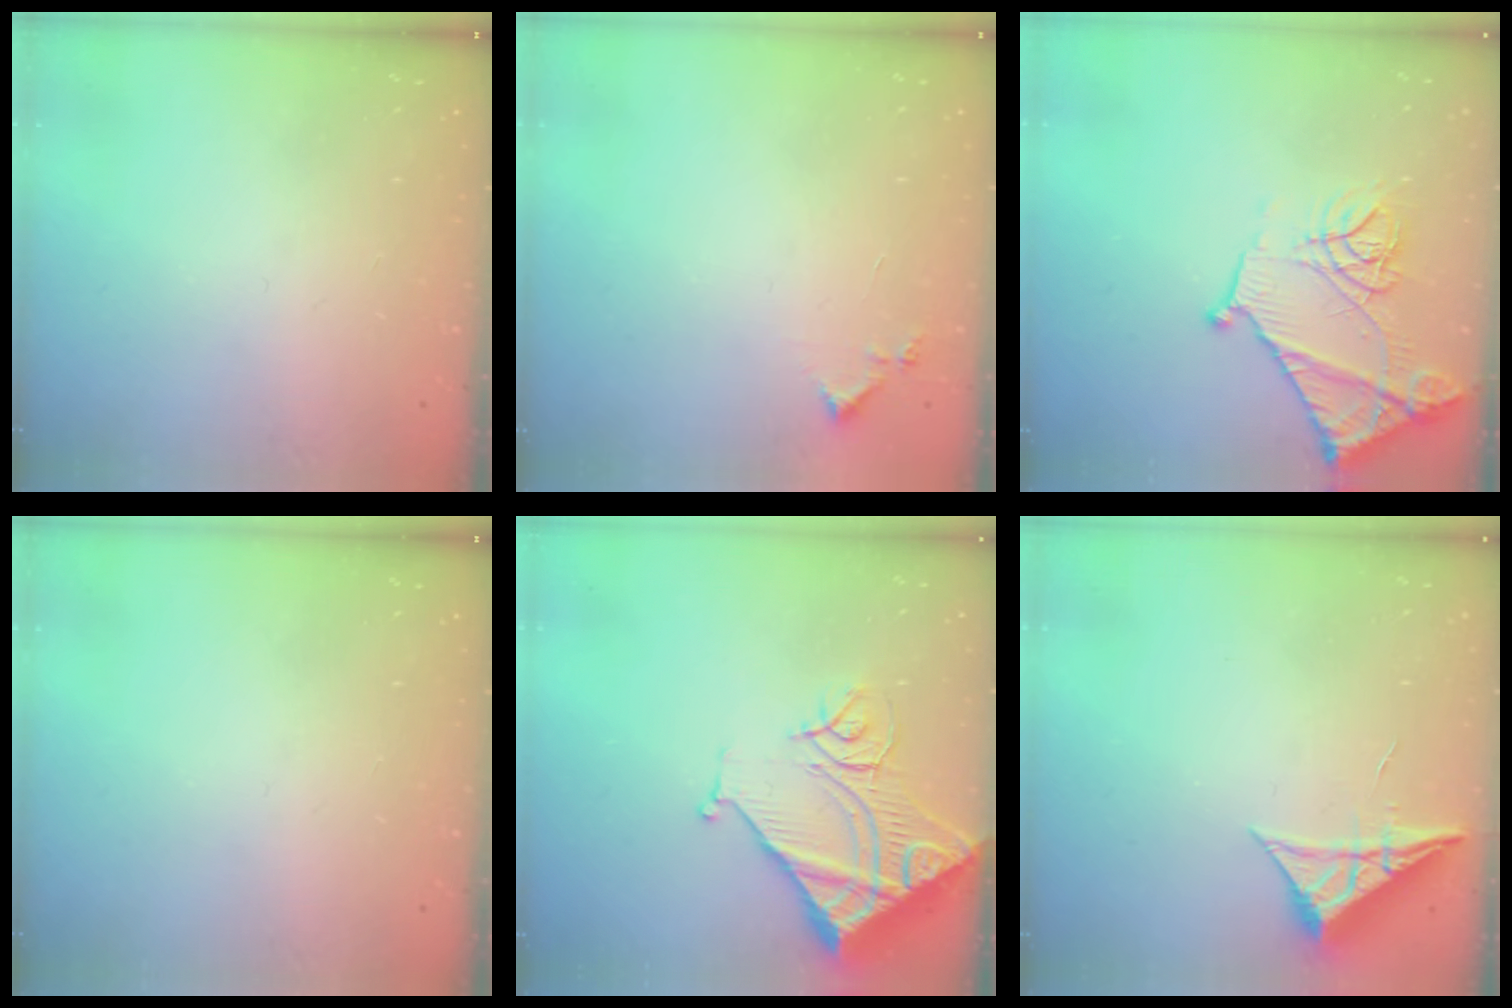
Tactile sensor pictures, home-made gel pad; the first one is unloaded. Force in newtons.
{"total": 4.9, "press": 4.8, "slide": 0.5}
{"total": 17.4, "press": 17.4, "slide": 1.3}
{"total": 0.0}
{"total": 16.6, "press": 16.5, "slide": 1.7}
{"total": 6.6, "press": 6.6, "slide": 0.2}